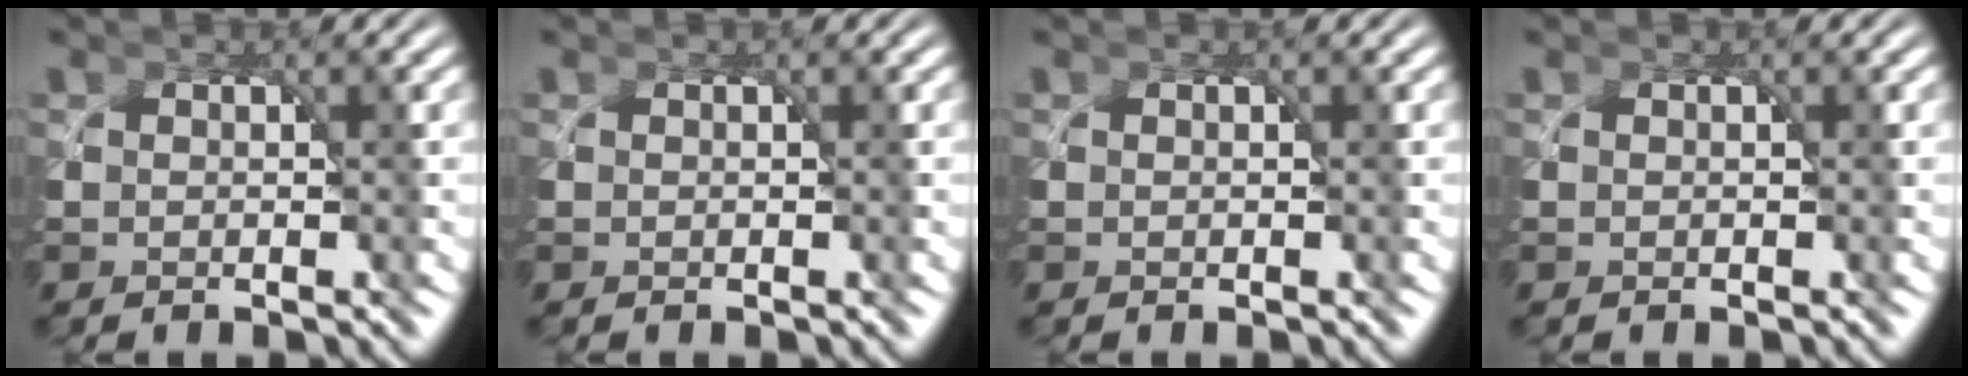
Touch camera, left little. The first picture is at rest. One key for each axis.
{"total": 0.0}
{"total": 0.0}
{"total": 0.0}